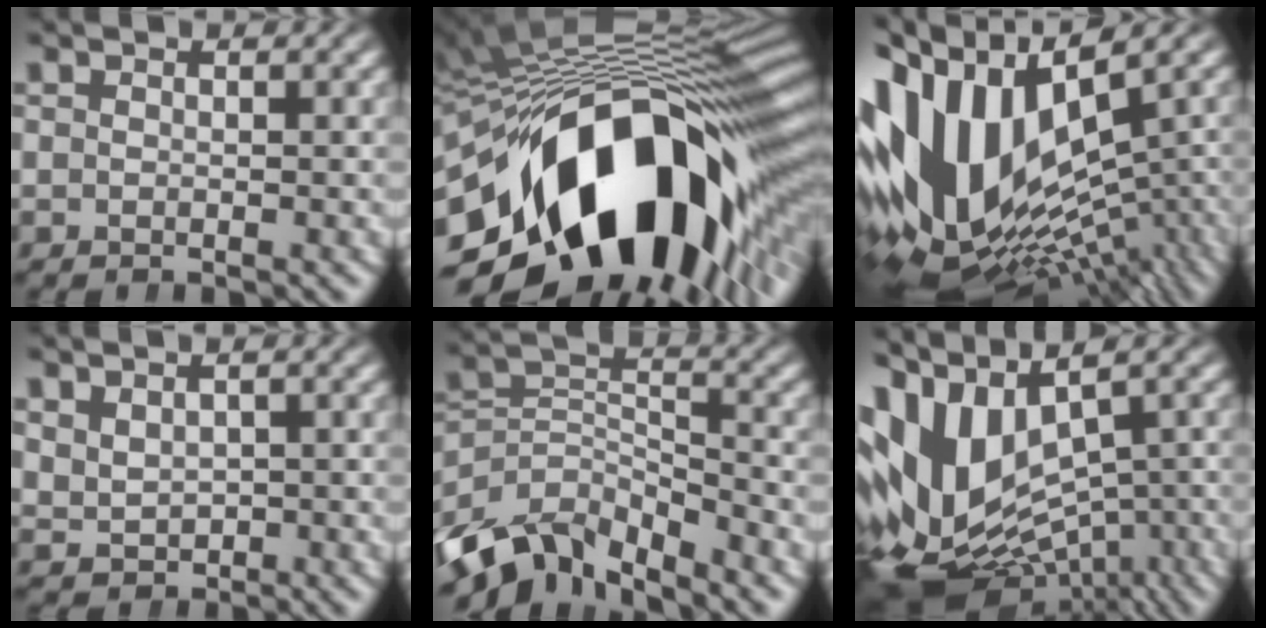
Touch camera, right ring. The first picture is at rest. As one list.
[{"total": 25.5, "force": [-6.1, 15.1, 19.7], "torque": [-0.316, -0.028, -0.081]}, {"total": 20.4, "force": [-1.1, 14.7, 14.2], "torque": [-0.293, -0.049, 0.007]}, {"total": 1.9, "force": [0.7, 1.6, 0.8], "torque": [-0.021, -0.017, 0.029]}, {"total": 9.0, "force": [-4.1, 6.2, 5.1], "torque": [-0.102, -0.052, -0.049]}, {"total": 20.6, "force": [-5.2, 15.3, 12.7], "torque": [-0.279, -0.088, -0.048]}]